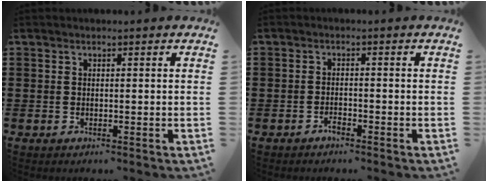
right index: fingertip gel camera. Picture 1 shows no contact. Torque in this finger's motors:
{"motor_torque": [1.06, 1.08, 0.01, -0.01]}